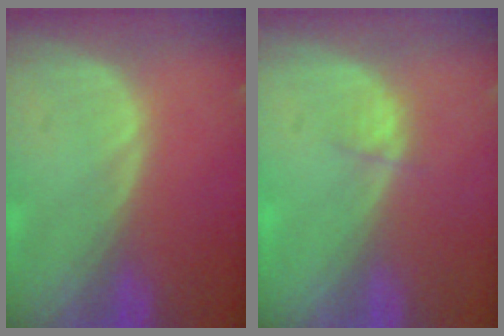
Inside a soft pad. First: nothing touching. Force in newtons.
{"total": 1.1, "press": 1.0, "slide": 0.4}